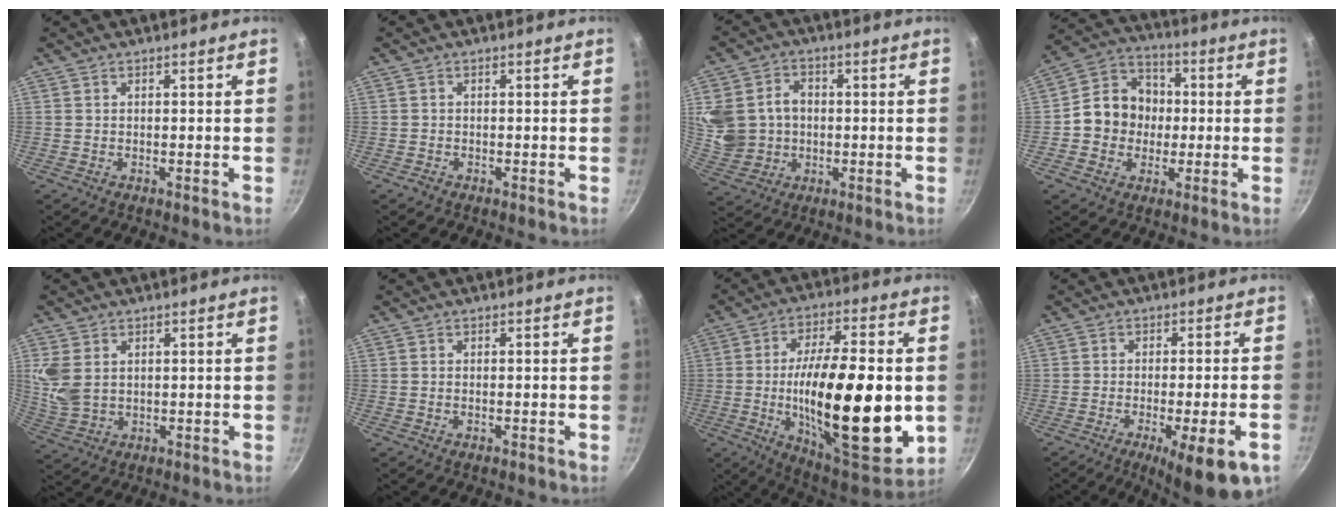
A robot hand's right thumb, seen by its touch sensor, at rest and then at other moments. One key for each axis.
{"total": 1.0, "fx": -0.7, "fy": 0.6, "fz": 0.2, "tx": -0.009, "ty": 0.007, "tz": -0.012}
{"total": 13.9, "fx": 1.0, "fy": 11.9, "fz": 7.1, "tx": -0.137, "ty": 0.011, "tz": 0.028}
{"total": 11.8, "fx": -0.6, "fy": 10.5, "fz": 5.4, "tx": -0.053, "ty": 0.024, "tz": -0.030}
{"total": 6.8, "fx": 1.8, "fy": 4.8, "fz": 4.5, "tx": -0.092, "ty": -0.009, "tz": 0.046}
{"total": 0.5, "fx": -0.2, "fy": 0.3, "fz": 0.4, "tx": -0.006, "ty": 0.002, "tz": -0.004}
{"total": 28.0, "fx": -2.5, "fy": 10.3, "fz": 26.0, "tx": -0.401, "ty": -0.006, "tz": -0.039}
{"total": 12.8, "fx": -5.9, "fy": 3.0, "fz": 11.0, "tx": -0.141, "ty": 0.009, "tz": -0.076}